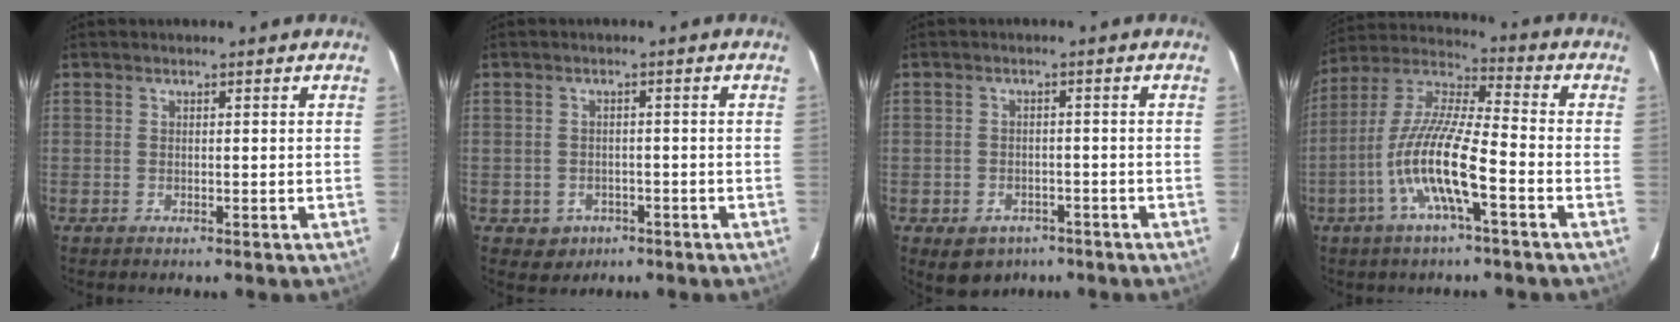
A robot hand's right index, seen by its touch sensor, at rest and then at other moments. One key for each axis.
{"total": 4.0, "fx": -1.7, "fy": 3.6, "fz": 0.9, "tx": -0.029, "ty": 0.006, "tz": -0.014}
{"total": 6.5, "fx": -4.0, "fy": 4.6, "fz": 2.2, "tx": -0.047, "ty": 0.007, "tz": -0.044}
{"total": 13.9, "fx": -5.4, "fy": 2.1, "fz": 12.7, "tx": -0.253, "ty": -0.003, "tz": -0.111}